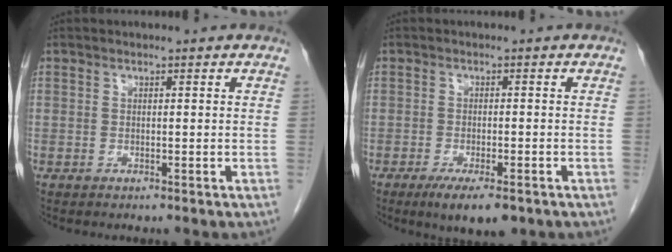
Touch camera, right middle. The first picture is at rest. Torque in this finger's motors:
{"motor_torque": [0.84, -0.67, 0.11, 0.08]}